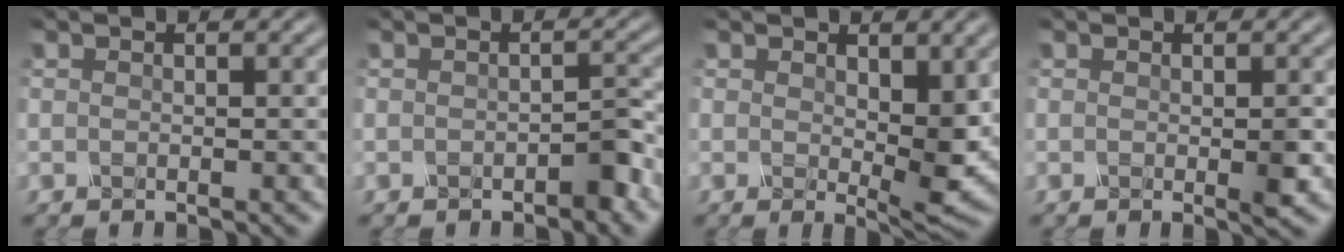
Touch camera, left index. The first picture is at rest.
{"total": 1.6, "force": [-1.4, 0.0, 0.8], "torque": [-0.021, 0.005, -0.017]}
{"total": 4.3, "force": [0.3, 1.5, 4.0], "torque": [-0.078, -0.006, 0.014]}
{"total": 1.2, "force": [-0.4, -0.1, 1.1], "torque": [-0.033, -0.004, 0.000]}